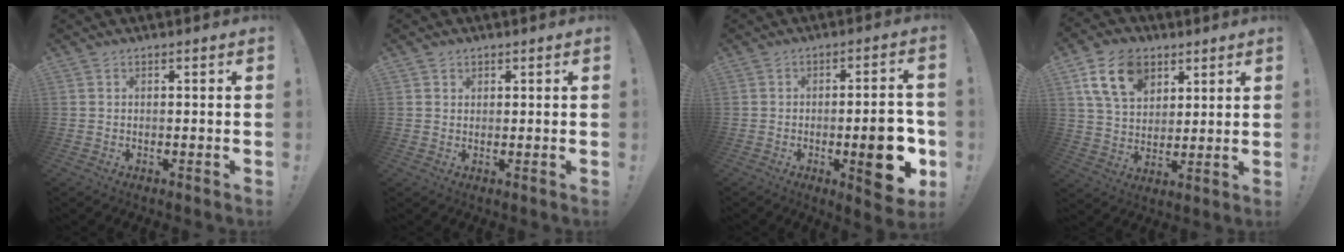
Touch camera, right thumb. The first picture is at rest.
{"total": 1.4, "force": [1.0, 1.0, 0.2], "torque": [0.002, -0.003, 0.017]}
{"total": 13.5, "force": [-3.3, 4.2, 12.4], "torque": [-0.138, -0.001, -0.044]}
{"total": 15.1, "force": [7.6, 10.1, 8.4], "torque": [-0.135, -0.023, 0.144]}